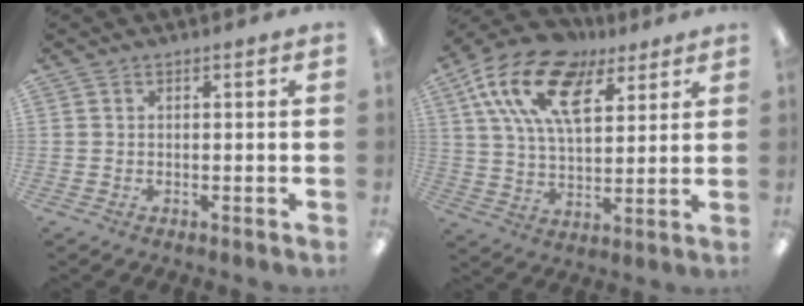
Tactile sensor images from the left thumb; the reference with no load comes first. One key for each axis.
{"total": 18.8, "fx": 10.2, "fy": 9.9, "fz": 12.3, "tx": -0.244, "ty": -0.035, "tz": 0.184}